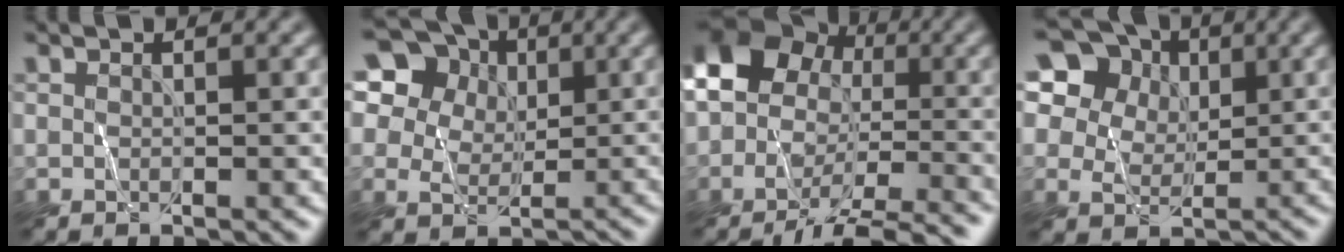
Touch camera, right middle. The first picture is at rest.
{"total": 14.5, "force": [6.9, 11.3, 5.8], "torque": [-0.162, 0.055, 0.128]}
{"total": 12.9, "force": [-4.6, 9.4, 7.7], "torque": [-0.119, -0.001, -0.075]}
{"total": 14.5, "force": [7.1, 11.3, 5.8], "torque": [-0.165, 0.049, 0.136]}